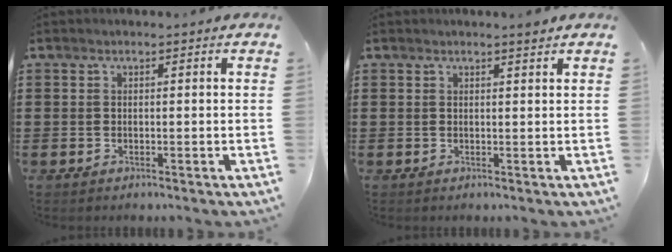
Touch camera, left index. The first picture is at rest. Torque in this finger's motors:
{"motor_torque": [0.54, -0.23, 0.07, 0.02]}